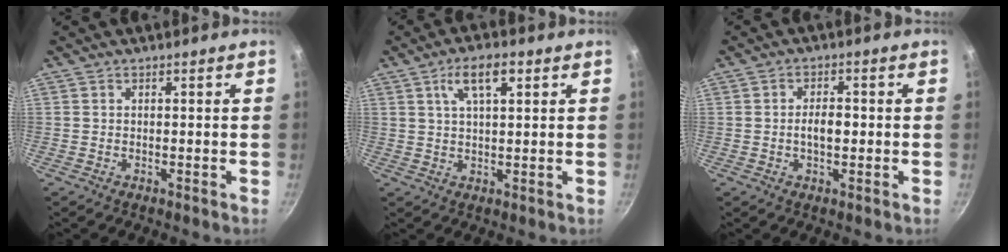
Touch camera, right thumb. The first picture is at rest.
{"total": 7.0, "force": [3.0, 2.7, 5.7], "torque": [-0.094, 0.002, 0.053]}
{"total": 3.9, "force": [-0.3, 2.1, 3.3], "torque": [-0.043, 0.012, -0.006]}